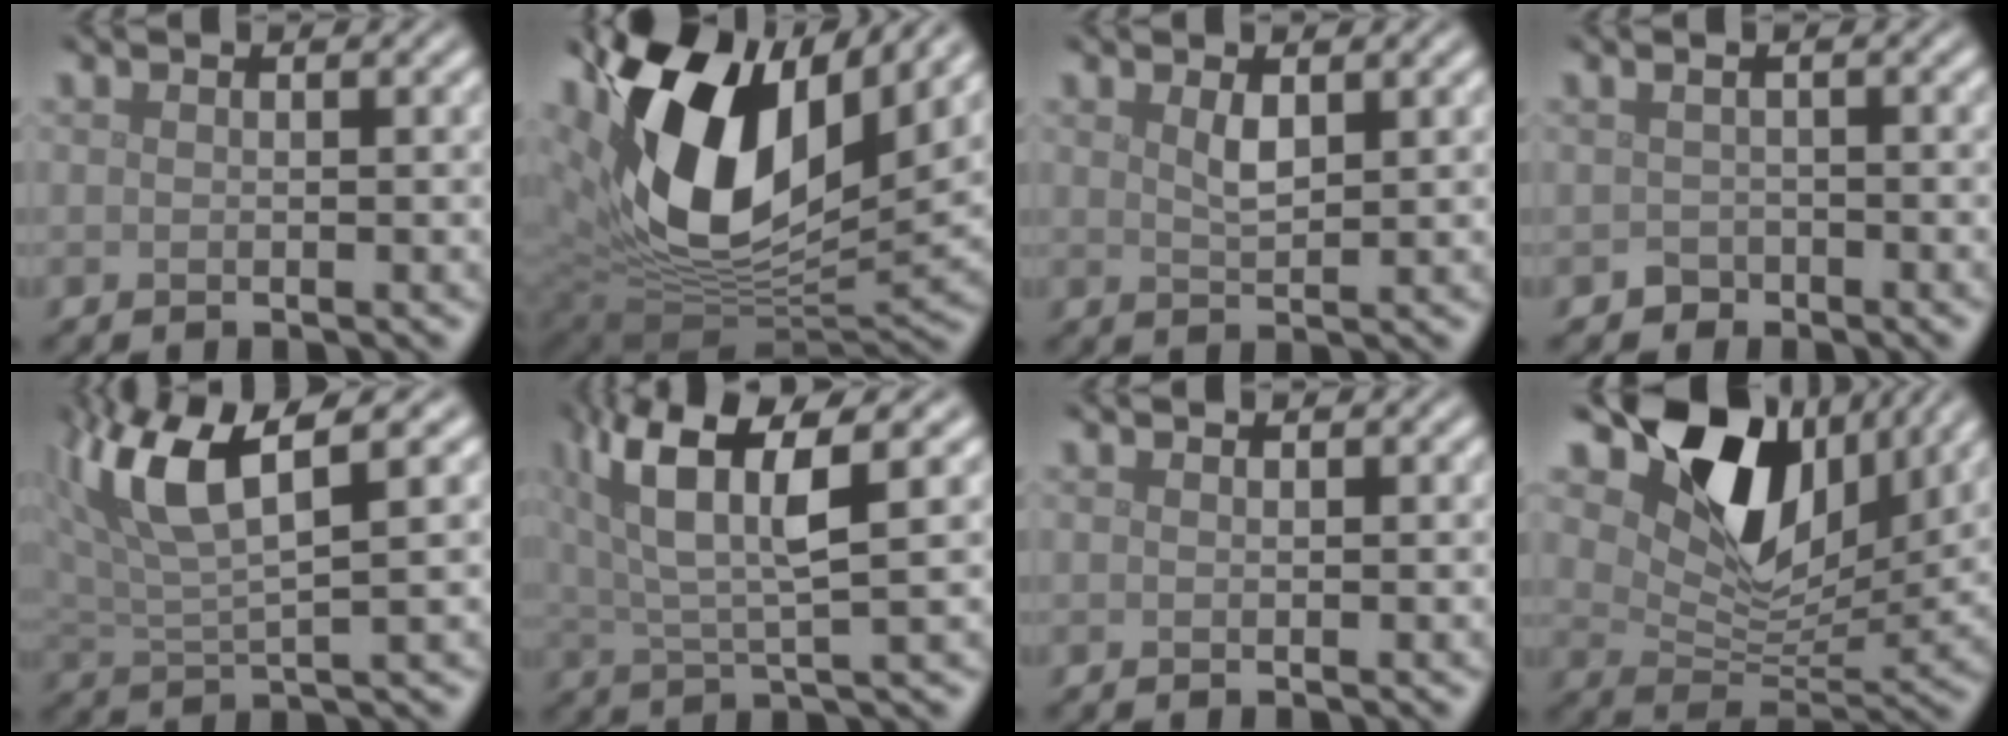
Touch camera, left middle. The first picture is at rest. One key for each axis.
{"total": 16.4, "fx": 6.1, "fy": 9.4, "fz": 12.0, "tx": -0.247, "ty": 0.007, "tz": 0.109}
{"total": 1.5, "fx": 0.8, "fy": 0.5, "fz": 1.2, "tx": -0.028, "ty": -0.005, "tz": 0.017}
{"total": 0.9, "fx": -0.6, "fy": 0.6, "fz": 0.2, "tx": -0.002, "ty": -0.006, "tz": -0.010}
{"total": 7.5, "fx": 3.3, "fy": 2.3, "fz": 6.4, "tx": -0.141, "ty": 0.011, "tz": 0.060}
{"total": 7.9, "fx": 3.1, "fy": 2.3, "fz": 7.0, "tx": -0.144, "ty": 0.007, "tz": 0.057}
{"total": 0.0}
{"total": 11.5, "fx": 6.2, "fy": 6.9, "fz": 6.8, "tx": -0.126, "ty": -0.011, "tz": 0.120}